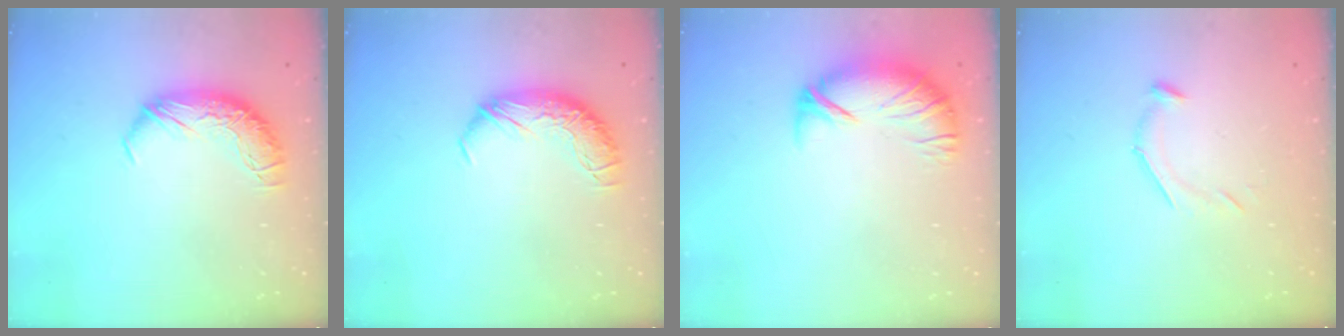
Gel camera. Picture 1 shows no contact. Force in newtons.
{"total": 0.0}
{"total": 4.2, "press": 3.5, "slide": 2.2}
{"total": 6.4, "press": 6.3, "slide": 0.9}